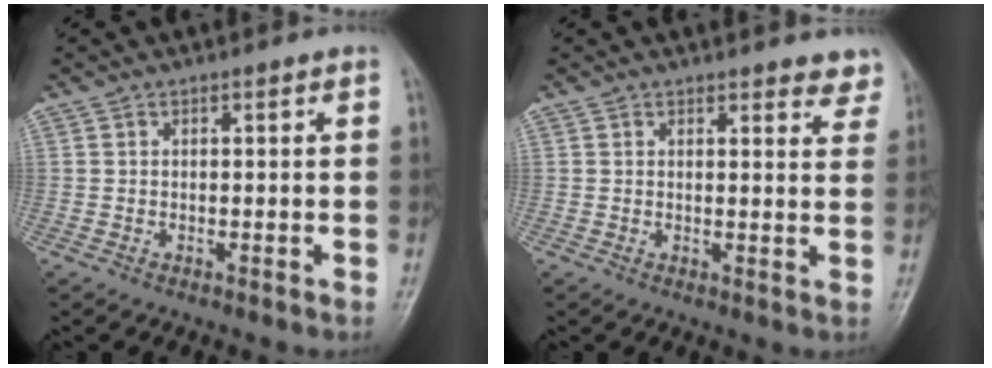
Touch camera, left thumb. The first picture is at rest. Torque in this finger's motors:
{"motor_torque": [-0.05, 0.07, 0.07, 0.03, 0.07]}